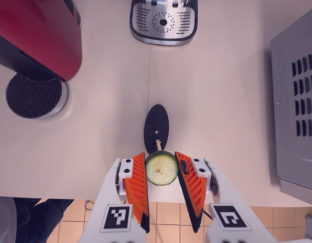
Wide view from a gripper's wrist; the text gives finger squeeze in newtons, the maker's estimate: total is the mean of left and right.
{"total": 8.4, "left": 8.2, "right": 8.5}